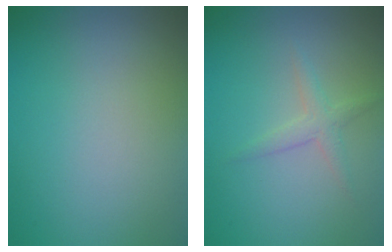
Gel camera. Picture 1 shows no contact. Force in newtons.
{"total": 1.6, "press": 1.6, "slide": 0.1}